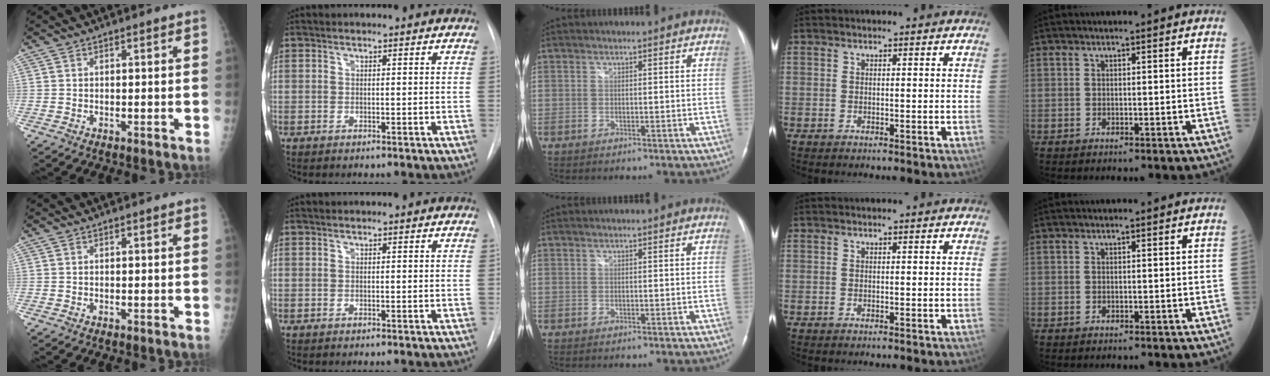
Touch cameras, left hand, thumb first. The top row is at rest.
{}